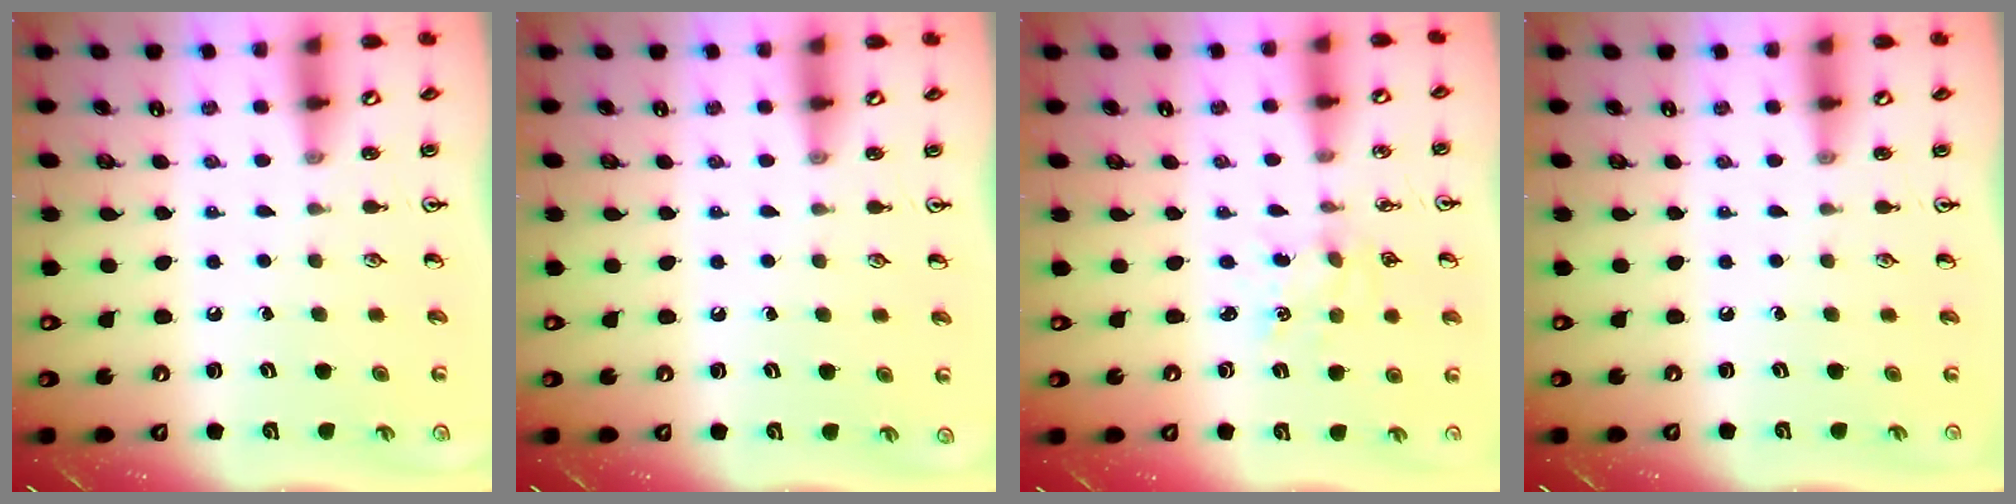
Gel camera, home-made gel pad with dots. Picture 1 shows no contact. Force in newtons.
{"total": 0.0}
{"total": 2.2, "press": 2.2, "slide": 0.3}
{"total": 0.0}